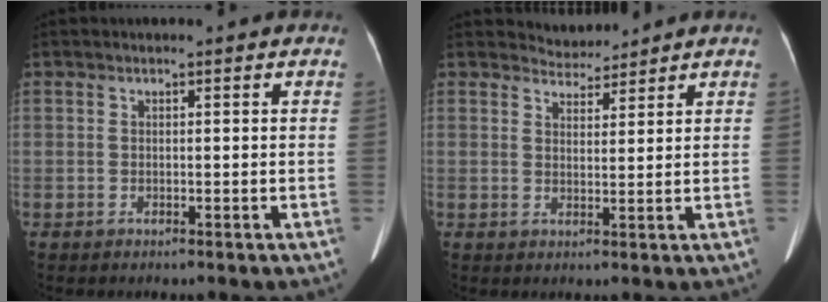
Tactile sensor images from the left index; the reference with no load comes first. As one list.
[{"total": 2.9, "force": [2.8, 0.3, -0.7], "torque": [0.005, 0.004, 0.053]}]